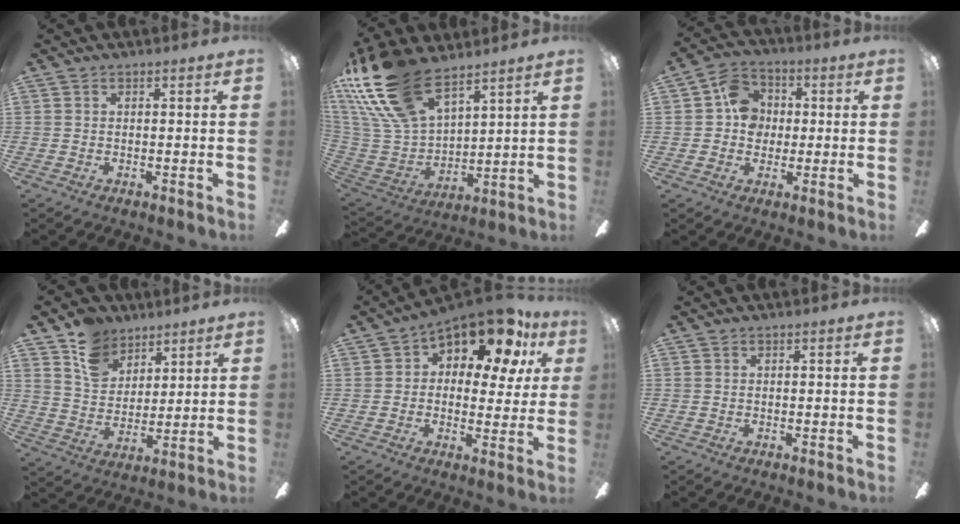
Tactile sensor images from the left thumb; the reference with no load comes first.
{"total": 22.5, "force": [15.7, 10.2, 12.4], "torque": [-0.290, -0.086, 0.288]}
{"total": 8.8, "force": [0.9, 7.8, 4.0], "torque": [-0.070, 0.023, 0.019]}
{"total": 11.5, "force": [8.1, 7.6, 2.8], "torque": [-0.064, -0.039, 0.159]}
{"total": 13.0, "force": [8.9, 6.0, 7.2], "torque": [-0.109, -0.063, 0.154]}
{"total": 0.0}